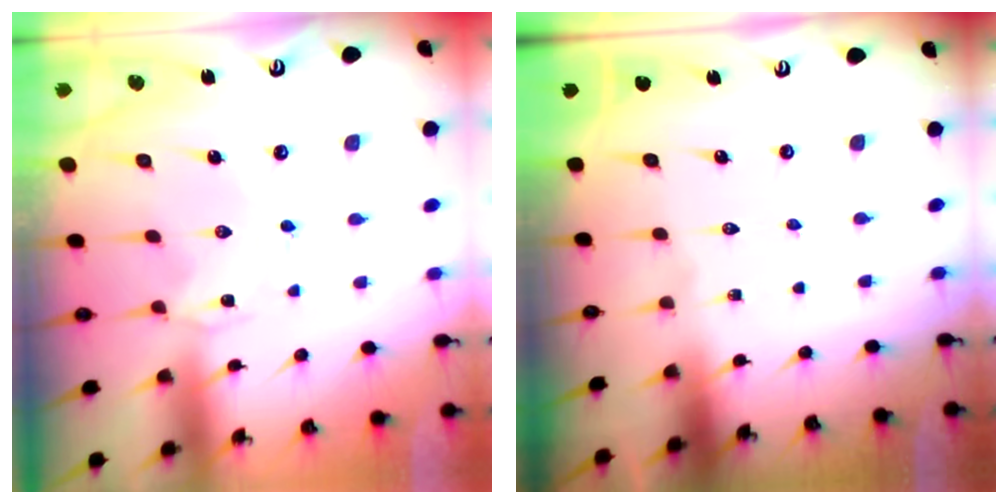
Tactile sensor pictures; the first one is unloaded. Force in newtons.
{"total": 0.0}